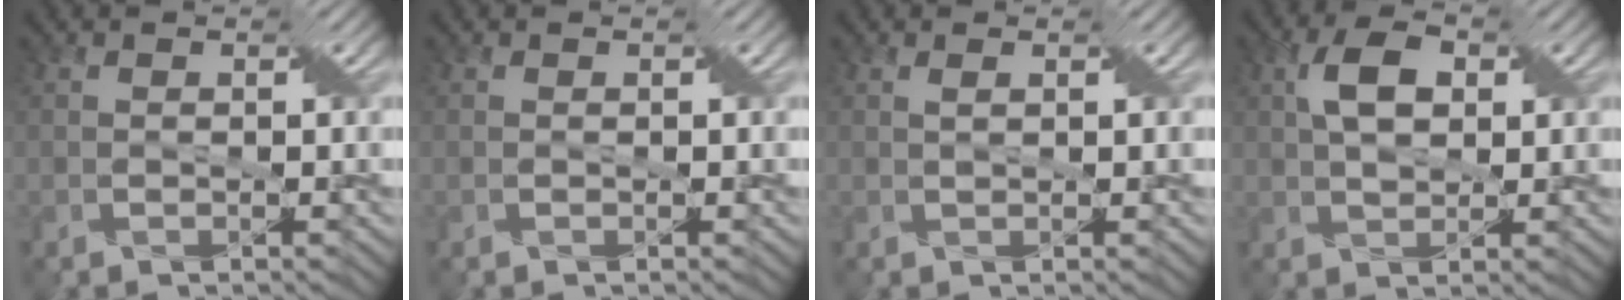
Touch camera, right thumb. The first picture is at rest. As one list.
[{"total": 0.0}, {"total": 1.0, "force": [0.6, -0.4, 0.7], "torque": [-0.012, 0.007, 0.010]}, {"total": 5.0, "force": [1.5, 2.8, 3.9], "torque": [-0.074, 0.011, 0.024]}]